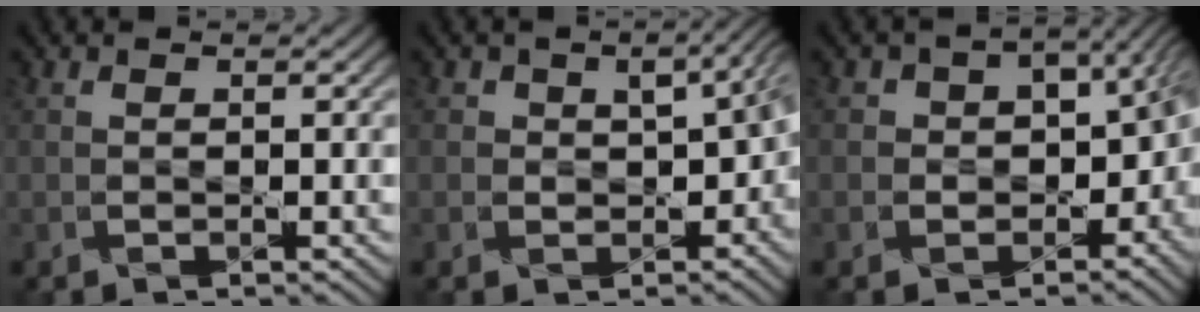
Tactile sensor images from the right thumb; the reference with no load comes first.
{"total": 6.5, "force": [0.0, 4.8, 4.5], "torque": [-0.039, -0.006, 0.004]}
{"total": 9.9, "force": [-0.5, 7.7, 6.1], "torque": [-0.062, -0.018, 0.011]}